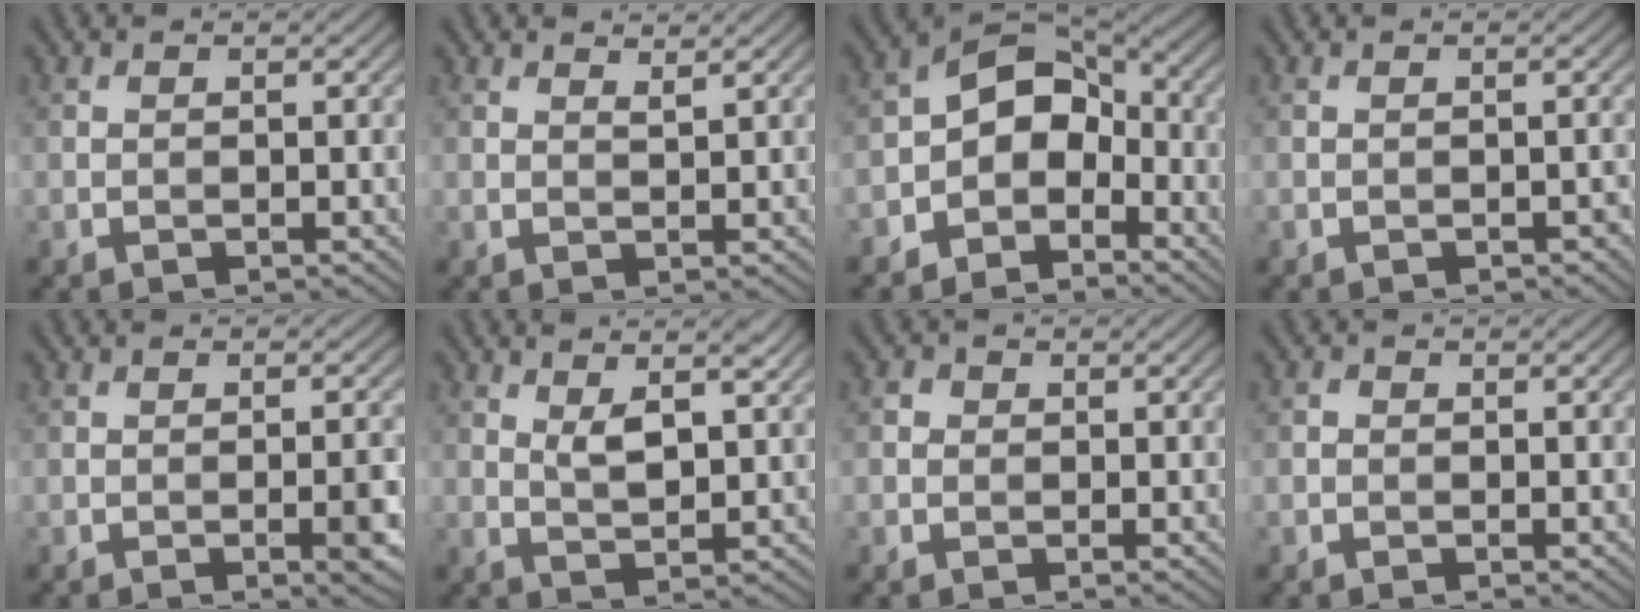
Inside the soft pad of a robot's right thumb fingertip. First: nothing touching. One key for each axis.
{"total": 1.4, "fx": 1.2, "fy": 0.2, "fz": 0.6, "tx": -0.017, "ty": -0.002, "tz": 0.023}
{"total": 7.6, "fx": -3.1, "fy": 5.2, "fz": 4.5, "tx": -0.070, "ty": 0.002, "tz": -0.071}
{"total": 0.5, "fx": -0.3, "fy": 0.2, "fz": 0.3, "tx": -0.003, "ty": -0.002, "tz": -0.003}
{"total": 2.7, "fx": -0.8, "fy": 0.3, "fz": 2.5, "tx": -0.039, "ty": 0.004, "tz": -0.013}
{"total": 4.3, "fx": 2.2, "fy": 1.5, "fz": 3.3, "tx": -0.072, "ty": -0.006, "tz": 0.043}
{"total": 1.2, "fx": 0.1, "fy": 1.2, "fz": 0.3, "tx": -0.002, "ty": -0.002, "tz": -0.003}
{"total": 0.6, "fx": -0.1, "fy": 0.6, "fz": 0.1, "tx": 0.001, "ty": -0.004, "tz": -0.005}